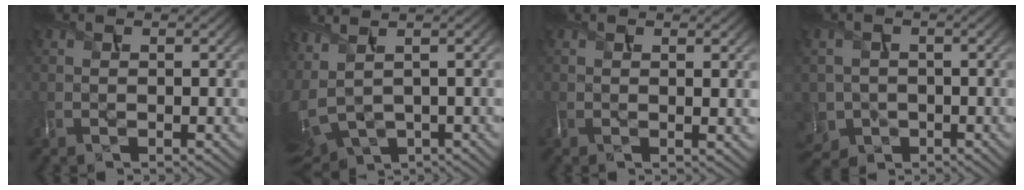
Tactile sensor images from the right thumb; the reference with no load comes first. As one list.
[{"total": 7.7, "force": [1.6, 4.4, 6.1], "torque": [-0.174, -0.006, 0.070]}, {"total": 1.6, "force": [0.5, 0.3, 1.5], "torque": [-0.030, 0.000, 0.009]}, {"total": 4.0, "force": [-1.4, 3.7, 0.7], "torque": [-0.025, -0.015, -0.028]}]